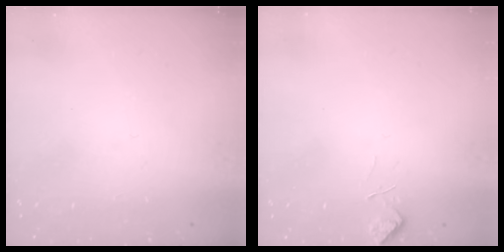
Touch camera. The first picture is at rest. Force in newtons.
{"total": 1.5, "press": 1.3, "slide": 0.8}